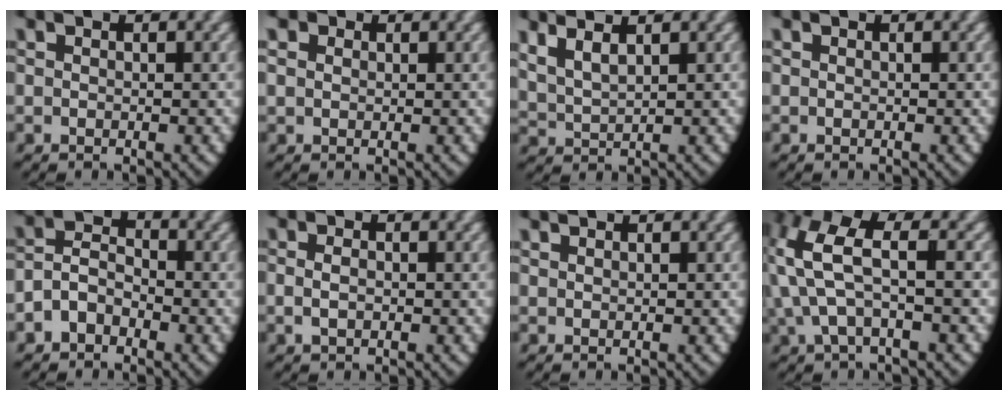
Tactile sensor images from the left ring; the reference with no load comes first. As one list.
[{"total": 1.9, "force": [0.7, 1.5, 0.9], "torque": [-0.030, -0.005, 0.018]}, {"total": 4.8, "force": [2.6, 3.1, 2.6], "torque": [-0.067, 0.005, 0.046]}, {"total": 0.0}, {"total": 5.2, "force": [-1.5, 4.5, 2.2], "torque": [-0.048, -0.014, -0.028]}, {"total": 1.0, "force": [-0.3, 0.6, 0.8], "torque": [-0.029, -0.012, 0.005]}, {"total": 1.0, "force": [0.8, -0.6, -0.1], "torque": [0.004, -0.001, 0.020]}, {"total": 7.5, "force": [1.6, 4.9, 5.5], "torque": [-0.142, -0.003, 0.024]}]